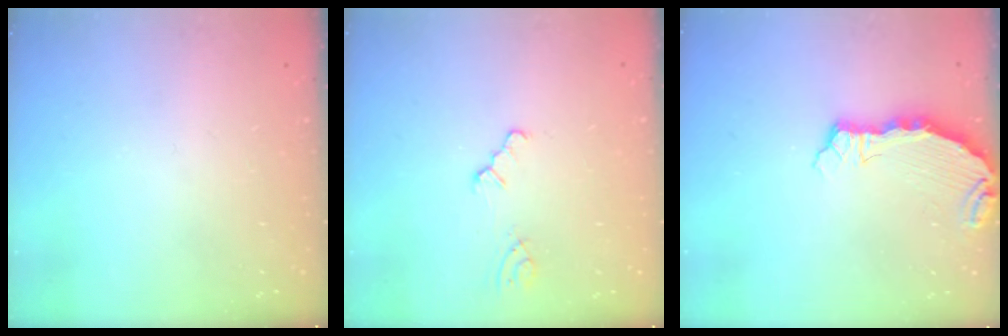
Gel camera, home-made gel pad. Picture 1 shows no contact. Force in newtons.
{"total": 1.2, "press": 1.1, "slide": 0.2}
{"total": 5.8, "press": 5.4, "slide": 2.3}